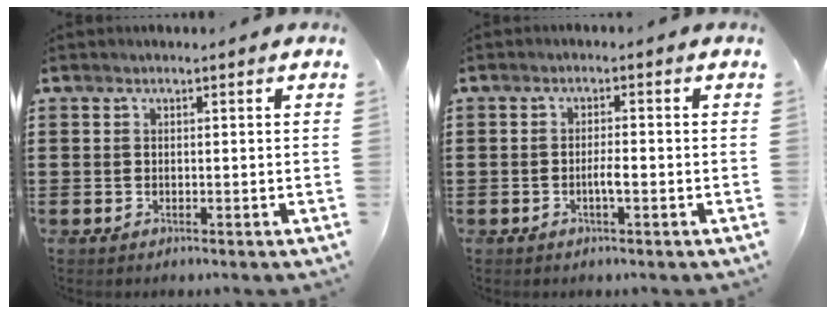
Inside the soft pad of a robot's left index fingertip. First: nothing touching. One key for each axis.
{"total": 2.2, "fx": -0.8, "fy": 0.4, "fz": 2.0, "tx": -0.039, "ty": 0.002, "tz": -0.014}